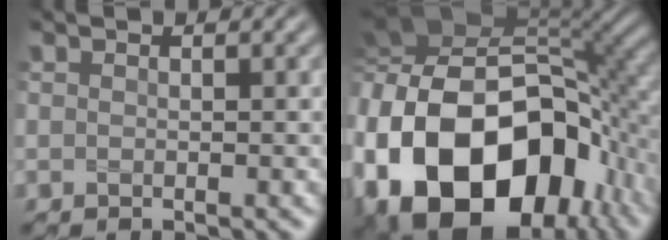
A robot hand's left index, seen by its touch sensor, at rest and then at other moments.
{"total": 20.2, "force": [-5.2, 14.0, 13.6], "torque": [-0.290, -0.032, -0.082]}